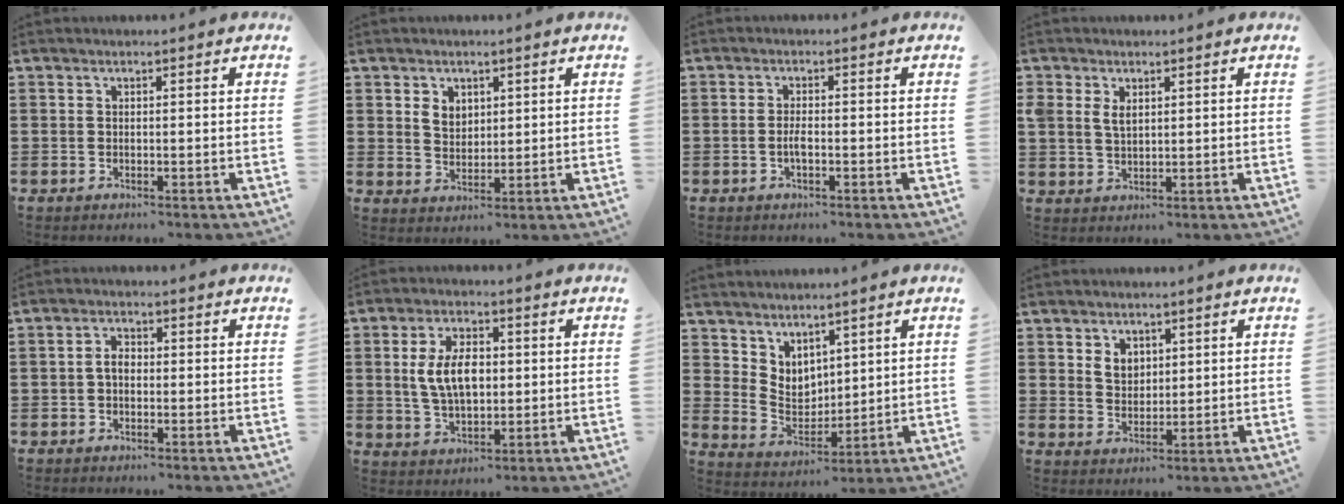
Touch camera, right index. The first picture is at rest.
{"total": 3.2, "force": [1.6, 2.5, 1.2], "torque": [-0.031, 0.009, 0.030]}
{"total": 2.3, "force": [-0.7, 0.7, 2.1], "torque": [-0.048, -0.001, -0.014]}
{"total": 3.0, "force": [1.3, 1.9, 1.8], "torque": [-0.042, 0.010, 0.024]}
{"total": 2.4, "force": [-0.4, 1.4, 1.9], "torque": [-0.044, 0.001, -0.011]}
{"total": 7.5, "force": [0.6, 4.1, 6.2], "torque": [-0.130, 0.007, 0.003]}
{"total": 4.7, "force": [3.7, 2.9, 0.4], "torque": [-0.028, -0.010, 0.071]}
{"total": 3.4, "force": [1.8, 2.6, 1.3], "torque": [-0.034, 0.010, 0.033]}